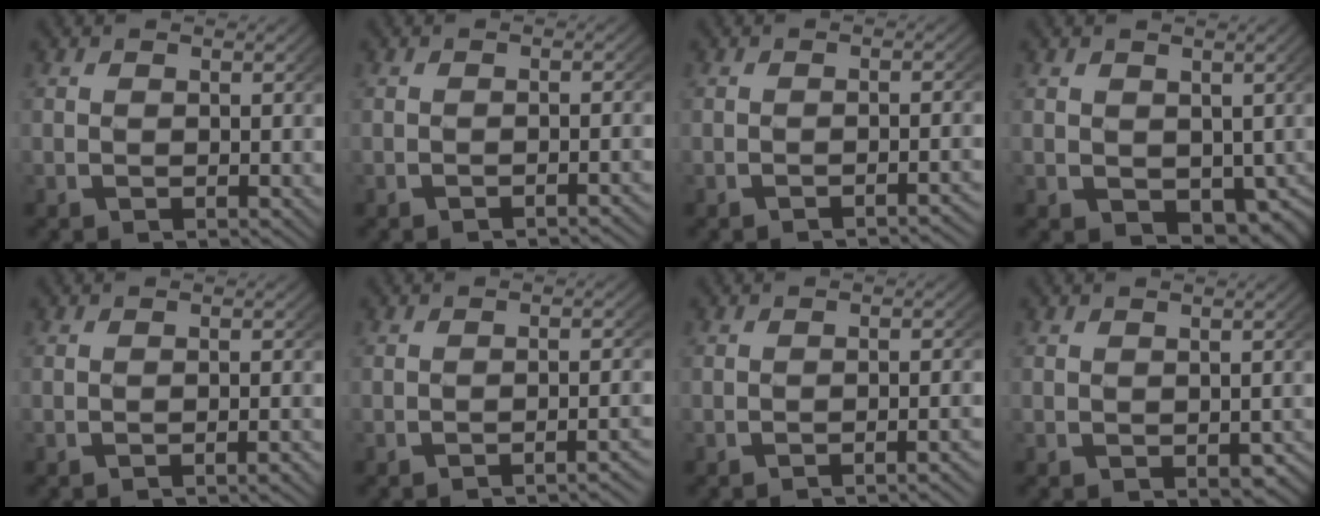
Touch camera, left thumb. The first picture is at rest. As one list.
[{"total": 1.2, "force": [-1.1, -0.1, 0.6], "torque": [-0.012, 0.004, -0.018]}, {"total": 1.7, "force": [-1.5, -0.1, 0.8], "torque": [-0.018, 0.004, -0.023]}, {"total": 4.1, "force": [-0.5, 3.1, 2.5], "torque": [-0.041, -0.025, 0.014]}, {"total": 1.2, "force": [-1.0, -0.1, 0.7], "torque": [-0.015, 0.002, -0.016]}, {"total": 2.5, "force": [-2.0, 0.0, 1.6], "torque": [-0.025, 0.005, -0.030]}, {"total": 2.1, "force": [-1.6, -0.1, 1.3], "torque": [-0.021, 0.007, -0.027]}, {"total": 1.4, "force": [-0.5, 0.9, 0.9], "torque": [-0.011, -0.010, -0.001]}]